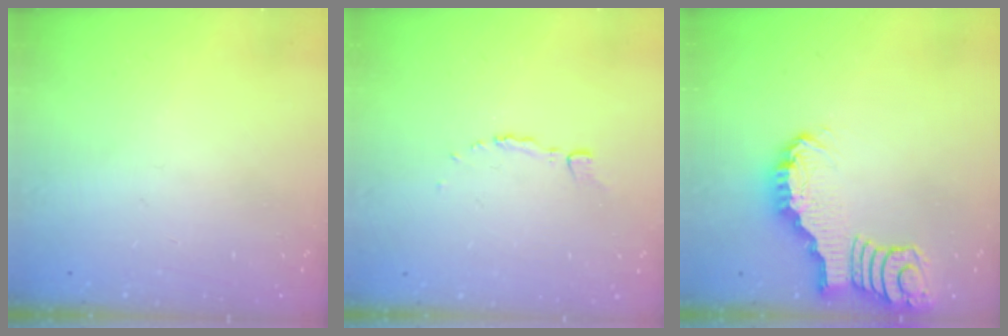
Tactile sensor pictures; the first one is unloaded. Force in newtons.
{"total": 3.0, "press": 3.0, "slide": 0.3}
{"total": 3.0, "press": 3.0, "slide": 0.5}